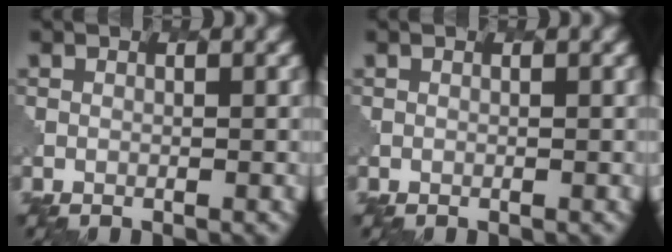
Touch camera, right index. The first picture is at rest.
{"total": 0.0}